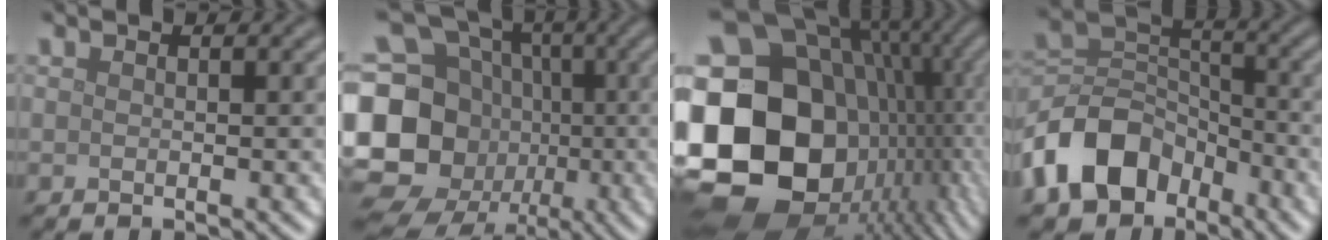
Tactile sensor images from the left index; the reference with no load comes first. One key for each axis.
{"total": 19.3, "fx": -3.3, "fy": 17.3, "fz": 8.0, "tx": -0.204, "ty": 0.006, "tz": -0.088}
{"total": 23.7, "fx": -3.4, "fy": 19.7, "fz": 12.7, "tx": -0.254, "ty": 0.001, "tz": -0.070}
{"total": 9.0, "fx": -5.1, "fy": 6.1, "fz": 4.4, "tx": -0.079, "ty": 0.002, "tz": -0.112}